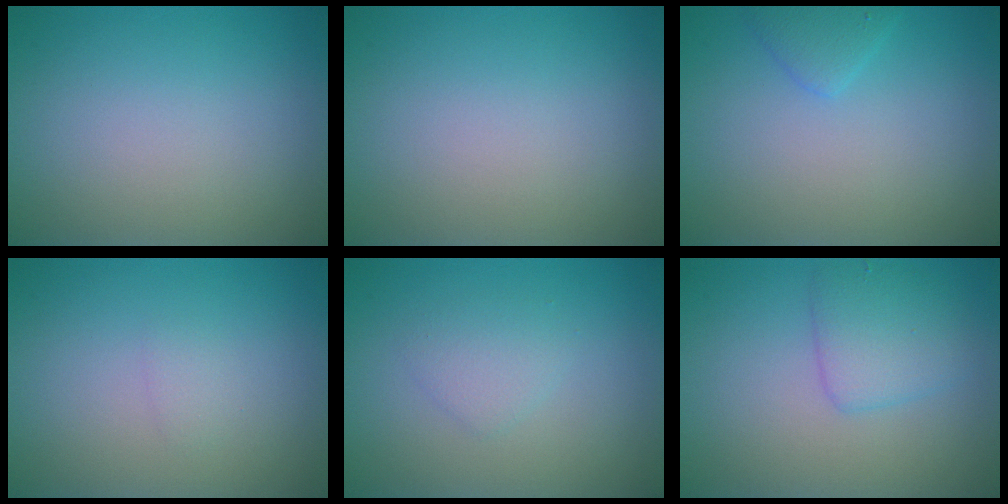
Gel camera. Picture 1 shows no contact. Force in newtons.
{"total": 0.0}
{"total": 1.5, "press": 1.5, "slide": 0.1}
{"total": 0.7, "press": 0.7, "slide": 0.0}
{"total": 1.5, "press": 1.5, "slide": 0.0}
{"total": 2.9, "press": 2.9, "slide": 0.1}